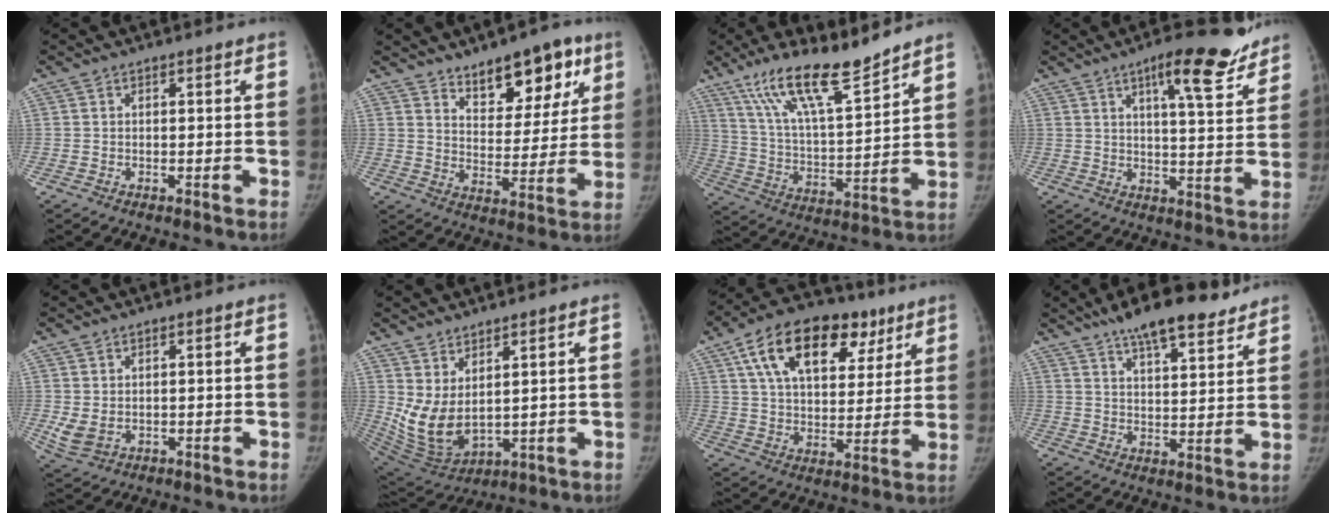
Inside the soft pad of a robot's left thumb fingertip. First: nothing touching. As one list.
[{"total": 13.6, "force": [8.5, 6.8, 8.1], "torque": [-0.061, -0.046, 0.132]}, {"total": 16.4, "force": [12.5, 3.1, 10.1], "torque": [-0.161, -0.070, 0.232]}, {"total": 12.6, "force": [8.5, 3.2, 8.8], "torque": [-0.099, -0.040, 0.122]}, {"total": 4.1, "force": [0.0, 3.1, 2.8], "torque": [-0.054, -0.010, 0.015]}, {"total": 9.9, "force": [3.4, 4.9, 7.9], "torque": [-0.149, -0.033, 0.091]}, {"total": 22.0, "force": [10.9, 12.5, 14.5], "torque": [-0.206, -0.001, 0.178]}, {"total": 14.4, "force": [10.8, 4.4, 8.4], "torque": [-0.104, -0.043, 0.170]}]